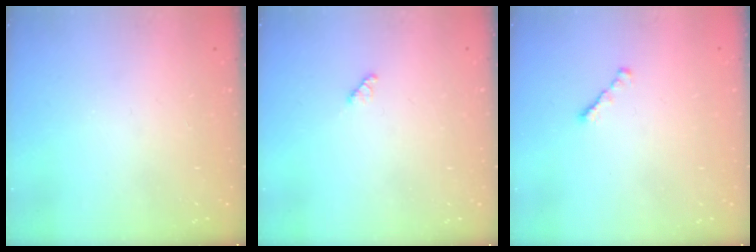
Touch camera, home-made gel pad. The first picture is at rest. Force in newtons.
{"total": 2.9, "press": 2.9, "slide": 0.3}
{"total": 1.3, "press": 1.2, "slide": 0.5}